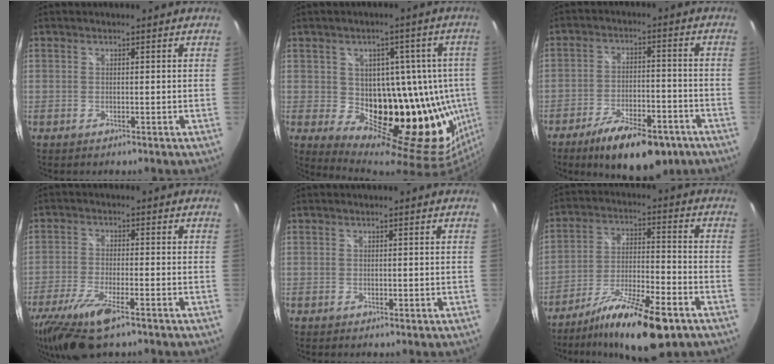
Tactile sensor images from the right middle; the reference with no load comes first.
{"total": 23.2, "force": [0.2, 15.6, 17.1], "torque": [-0.244, 0.003, 0.041]}
{"total": 15.5, "force": [-10.6, 5.9, 9.8], "torque": [-0.173, -0.014, -0.153]}
{"total": 12.6, "force": [-8.3, 3.3, 8.9], "torque": [-0.195, -0.040, -0.154]}
{"total": 0.0}
{"total": 15.2, "force": [-10.5, 3.1, 10.5], "torque": [-0.195, -0.021, -0.180]}